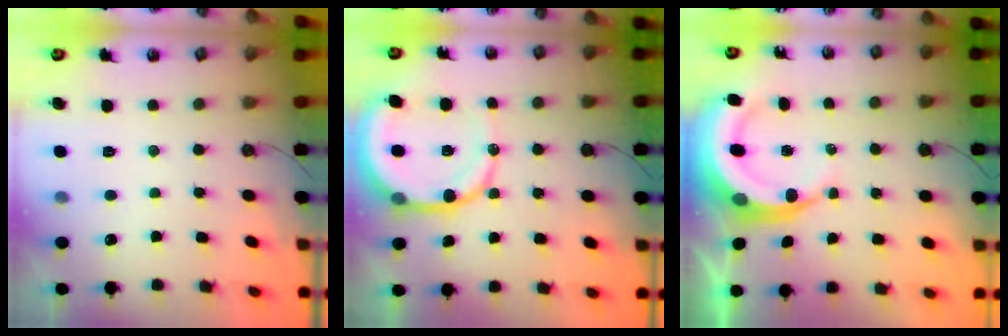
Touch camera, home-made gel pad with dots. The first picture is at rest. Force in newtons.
{"total": 12.1, "press": 12.0, "slide": 1.7}
{"total": 8.7, "press": 8.6, "slide": 1.3}